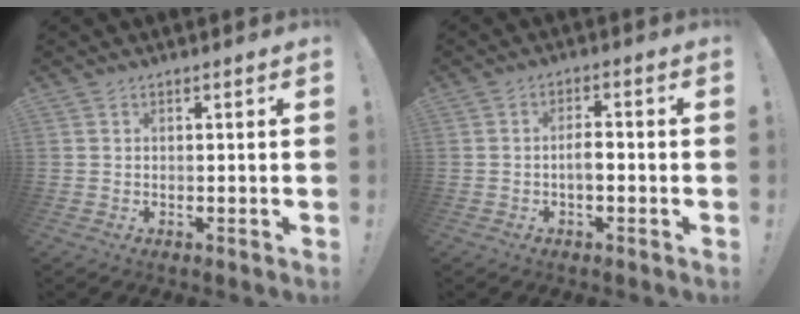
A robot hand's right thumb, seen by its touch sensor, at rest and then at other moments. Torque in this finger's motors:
{"motor_torque": [-0.08, 0.12, 0.11, 0.29, 0.02]}